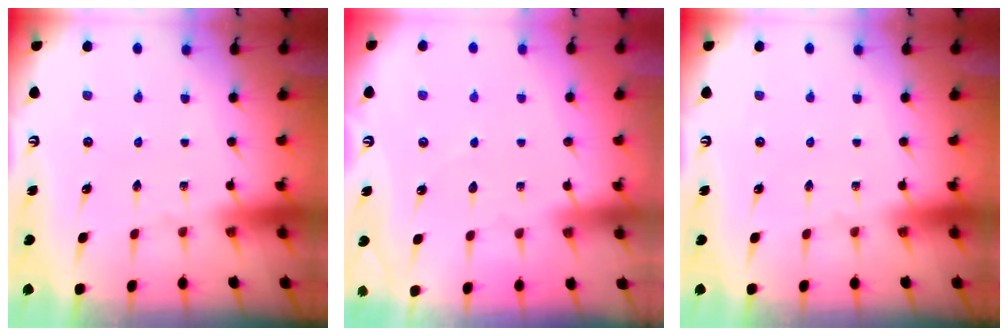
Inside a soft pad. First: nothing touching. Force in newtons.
{"total": 2.7, "press": 2.6, "slide": 0.3}
{"total": 0.0}